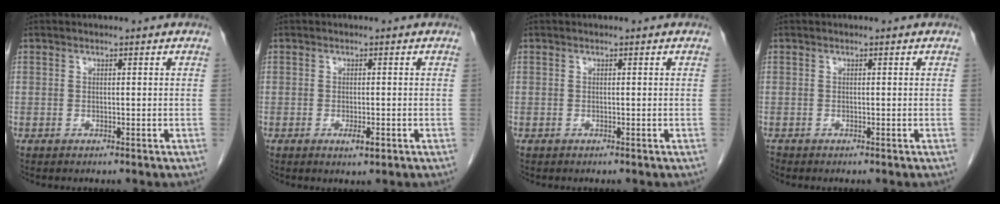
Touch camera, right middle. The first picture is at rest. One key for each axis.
{"total": 1.9, "fx": -0.8, "fy": 0.5, "fz": 1.7, "tx": -0.027, "ty": -0.003, "tz": -0.011}
{"total": 0.0}
{"total": 0.0}